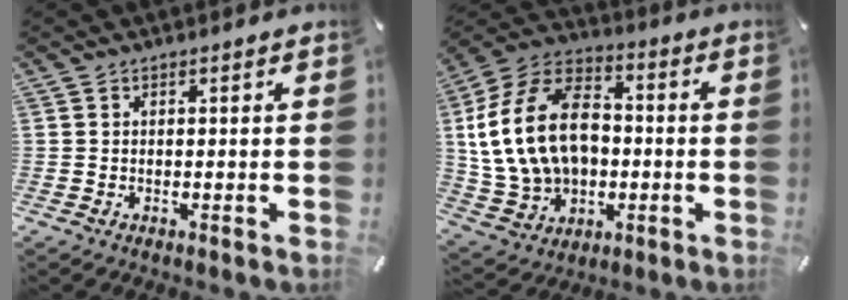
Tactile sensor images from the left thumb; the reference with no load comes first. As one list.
[{"total": 19.3, "force": [0.0, 14.8, 12.4], "torque": [-0.262, 0.009, 0.001]}]